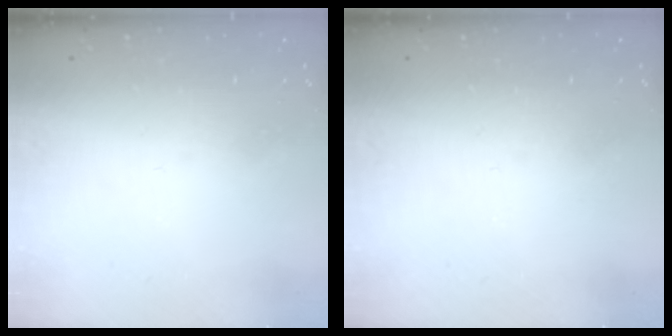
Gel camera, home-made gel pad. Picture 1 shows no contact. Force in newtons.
{"total": 0.0}